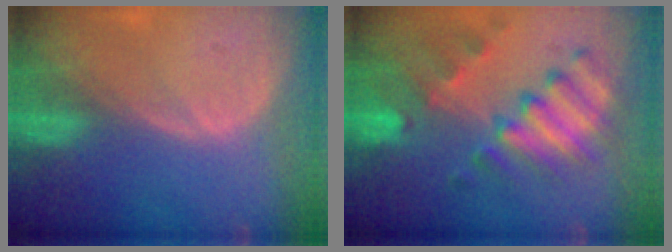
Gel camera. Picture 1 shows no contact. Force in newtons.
{"total": 10.1, "press": 8.8, "slide": 4.9}